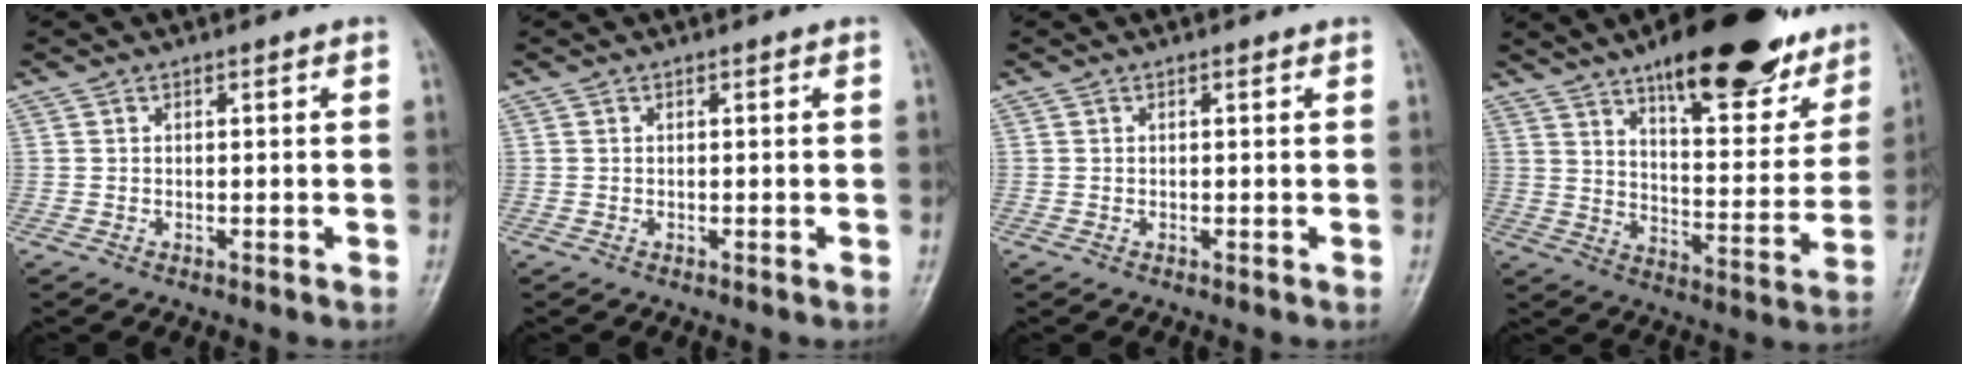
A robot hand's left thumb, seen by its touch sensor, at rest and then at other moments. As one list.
[{"total": 0.0}, {"total": 0.0}, {"total": 24.8, "force": [16.5, 8.6, 16.3], "torque": [-0.180, -0.062, 0.237]}]